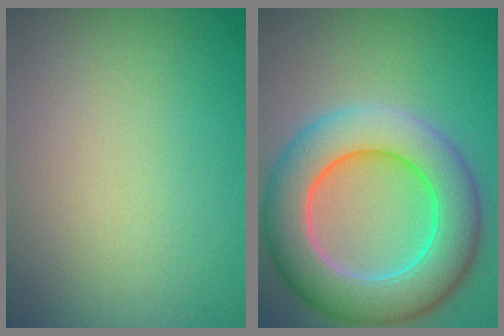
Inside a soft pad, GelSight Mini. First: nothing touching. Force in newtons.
{"total": 9.7, "press": 9.7, "slide": 0.2}